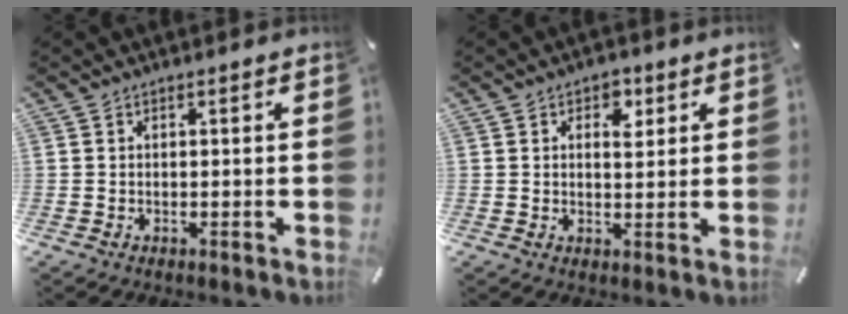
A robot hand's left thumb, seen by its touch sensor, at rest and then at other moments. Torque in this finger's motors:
{"motor_torque": [-0.03, -0.32, -0.03, 0.00, 0.02]}